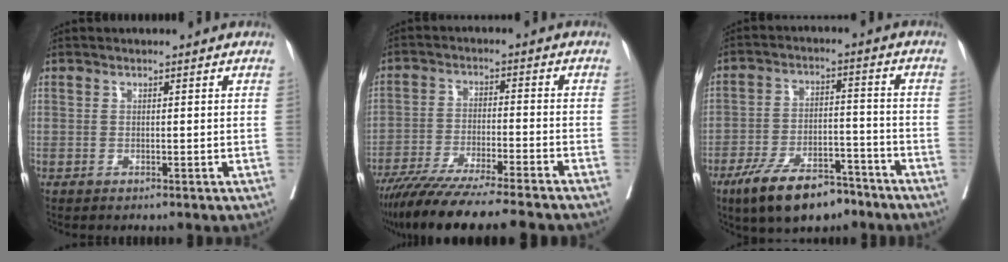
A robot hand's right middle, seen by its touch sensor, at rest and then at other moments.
{"total": 15.1, "force": [-13.0, -0.5, 7.8], "torque": [-0.116, -0.038, -0.209]}
{"total": 12.1, "force": [-8.8, 4.5, 7.0], "torque": [-0.120, -0.002, -0.150]}